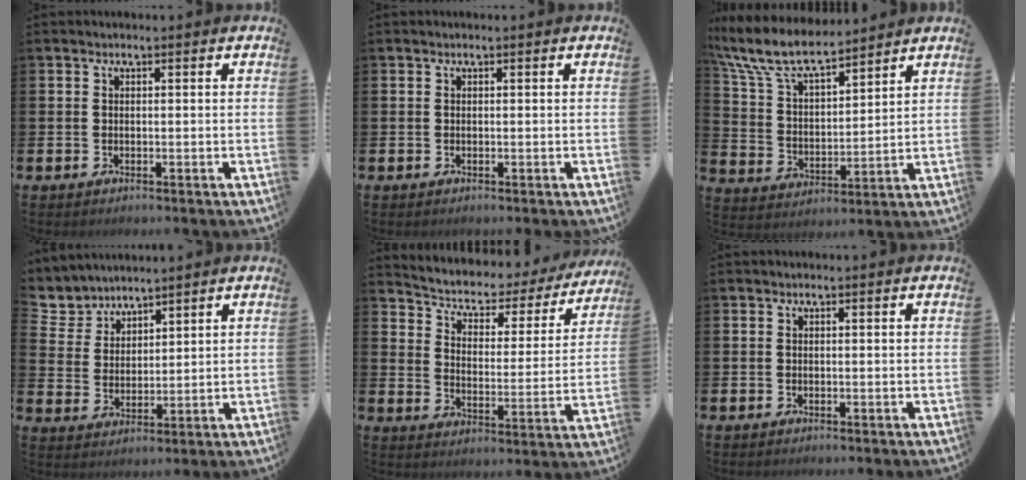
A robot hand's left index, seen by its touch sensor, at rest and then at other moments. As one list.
[{"total": 0.0}, {"total": 8.8, "force": [8.0, 1.9, 3.2], "torque": [-0.101, -0.041, 0.143]}, {"total": 4.8, "force": [4.5, 1.7, -0.4], "torque": [-0.022, -0.023, 0.082]}, {"total": 4.5, "force": [3.9, 1.9, 1.1], "torque": [-0.052, -0.031, 0.057]}, {"total": 0.0}]